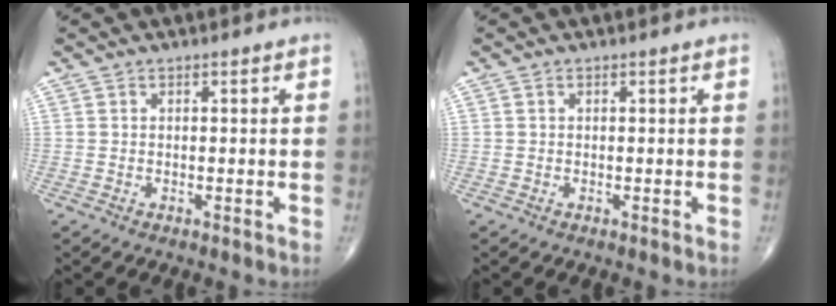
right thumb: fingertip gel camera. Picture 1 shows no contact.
{"total": 0.0}